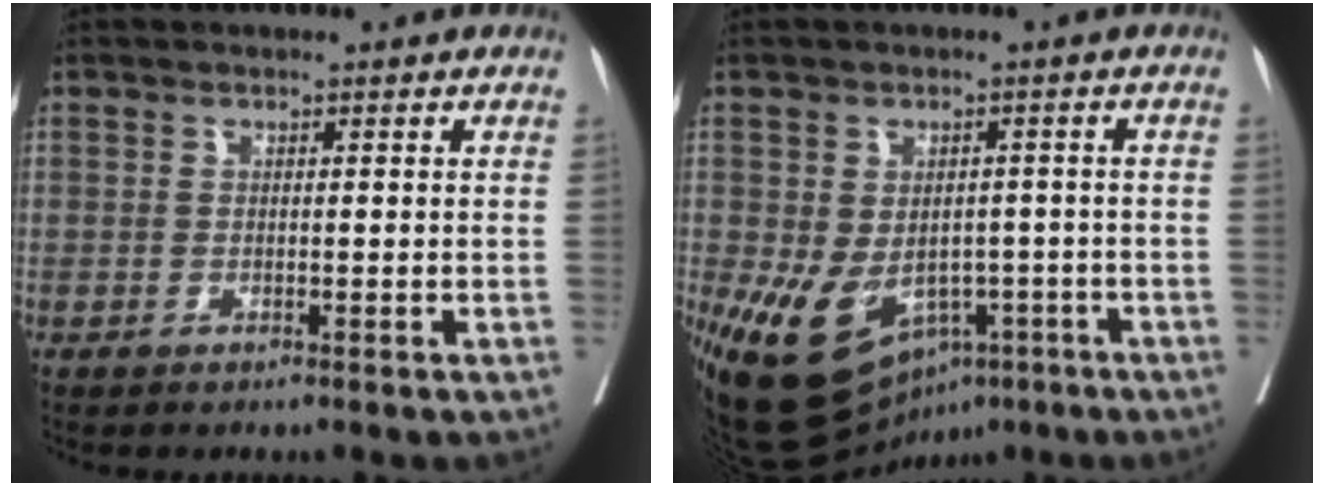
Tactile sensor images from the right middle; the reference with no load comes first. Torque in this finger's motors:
{"motor_torque": [0.48, -0.50, 1.04, 0.21]}